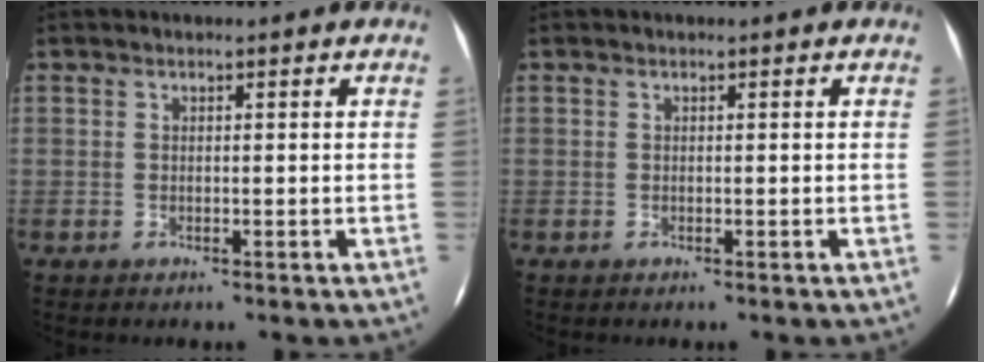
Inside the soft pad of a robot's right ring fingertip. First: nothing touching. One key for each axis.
{"total": 0.0}